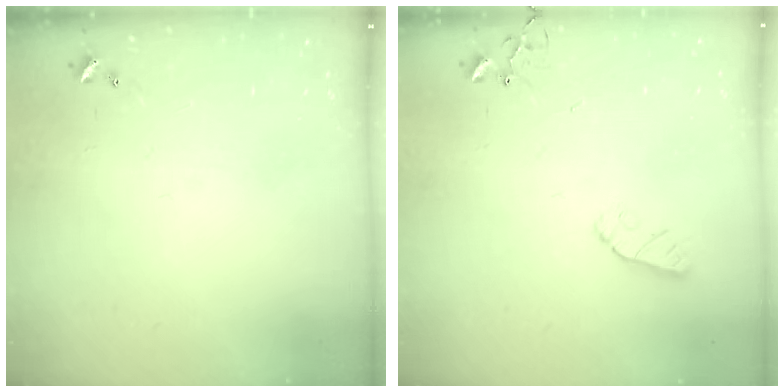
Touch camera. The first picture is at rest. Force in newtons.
{"total": 5.0, "press": 5.0, "slide": 0.5}